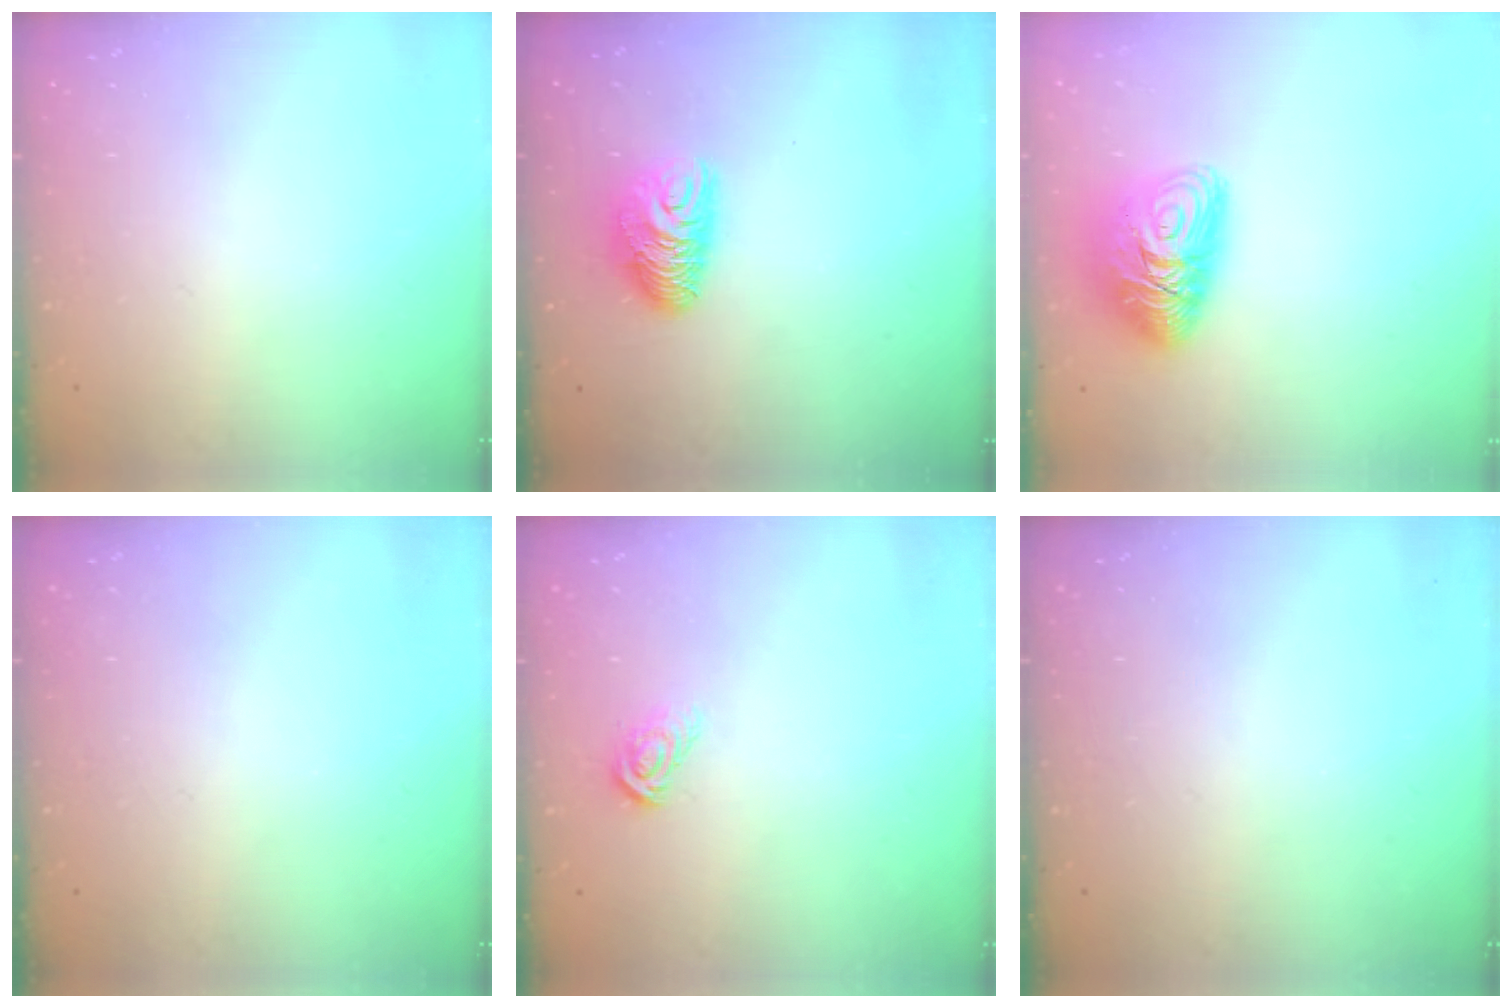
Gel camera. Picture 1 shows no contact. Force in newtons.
{"total": 9.2, "press": 9.2, "slide": 0.7}
{"total": 11.7, "press": 11.7, "slide": 1.0}
{"total": 0.0}
{"total": 5.7, "press": 5.7, "slide": 0.1}
{"total": 0.0}